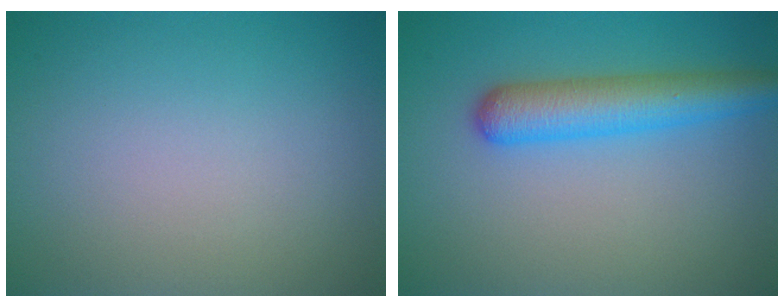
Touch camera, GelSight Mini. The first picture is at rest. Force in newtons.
{"total": 4.9, "press": 4.9, "slide": 0.1}